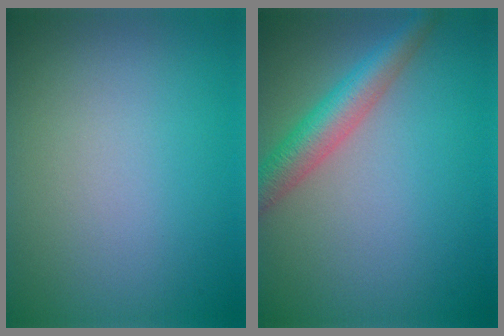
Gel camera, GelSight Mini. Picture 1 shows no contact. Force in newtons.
{"total": 4.4, "press": 4.4, "slide": 0.1}